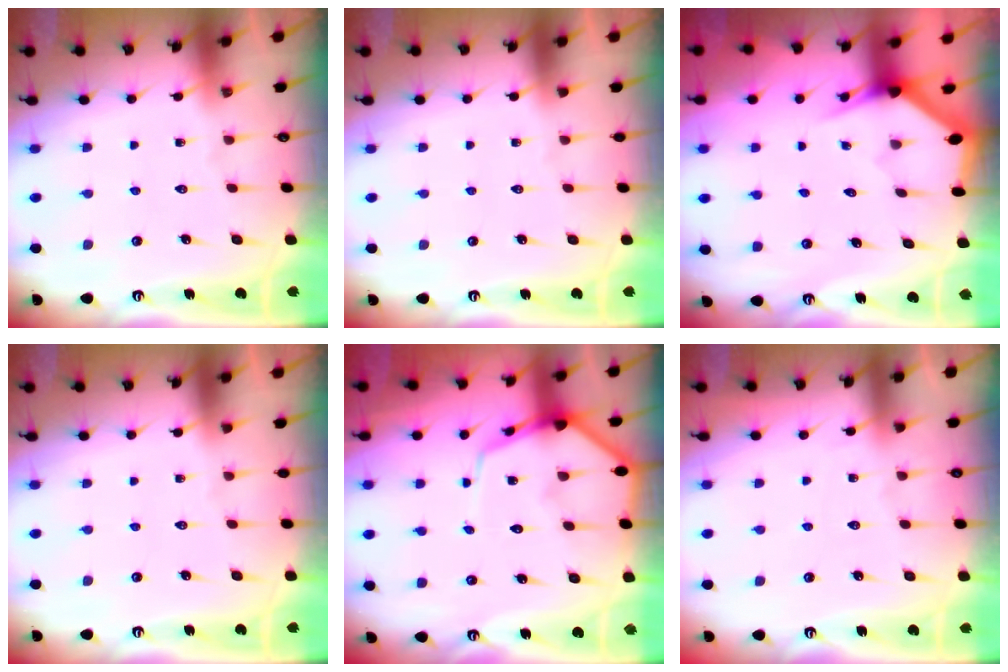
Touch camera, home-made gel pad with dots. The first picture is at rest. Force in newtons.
{"total": 0.0}
{"total": 3.3, "press": 3.3, "slide": 0.2}
{"total": 0.0}
{"total": 9.1, "press": 9.1, "slide": 0.7}
{"total": 4.8, "press": 4.7, "slide": 0.5}